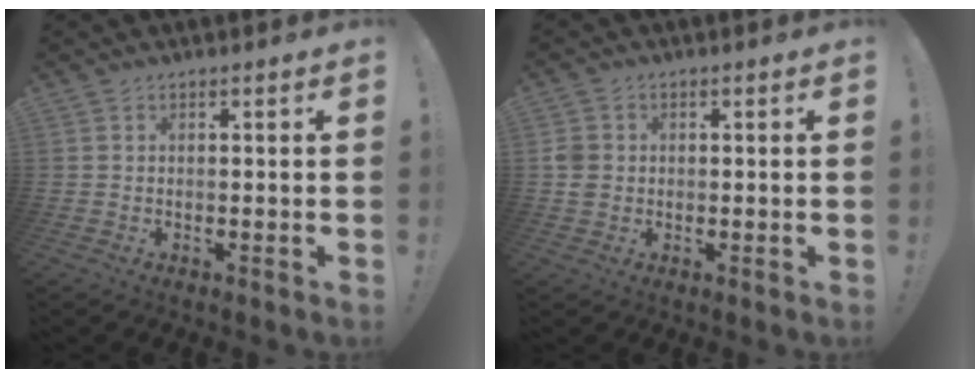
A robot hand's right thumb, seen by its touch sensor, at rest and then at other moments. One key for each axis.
{"total": 4.2, "fx": 0.3, "fy": 3.7, "fz": 1.9, "tx": -0.045, "ty": 0.003, "tz": 0.005}